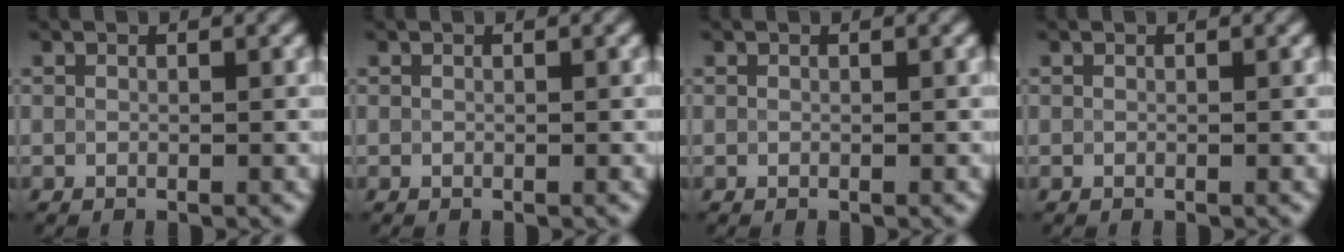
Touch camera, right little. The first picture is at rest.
{"total": 0.0}
{"total": 0.0}
{"total": 0.0}